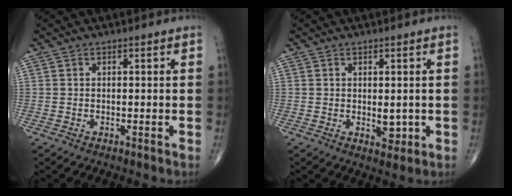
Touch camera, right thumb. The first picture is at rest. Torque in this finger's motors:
{"motor_torque": [1.99, 3.02, 0.14, -0.25, 0.26]}